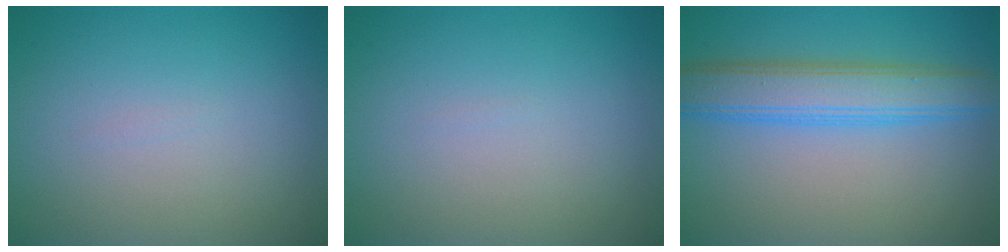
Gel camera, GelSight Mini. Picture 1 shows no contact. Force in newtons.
{"total": 0.0}
{"total": 5.4, "press": 5.4, "slide": 0.1}